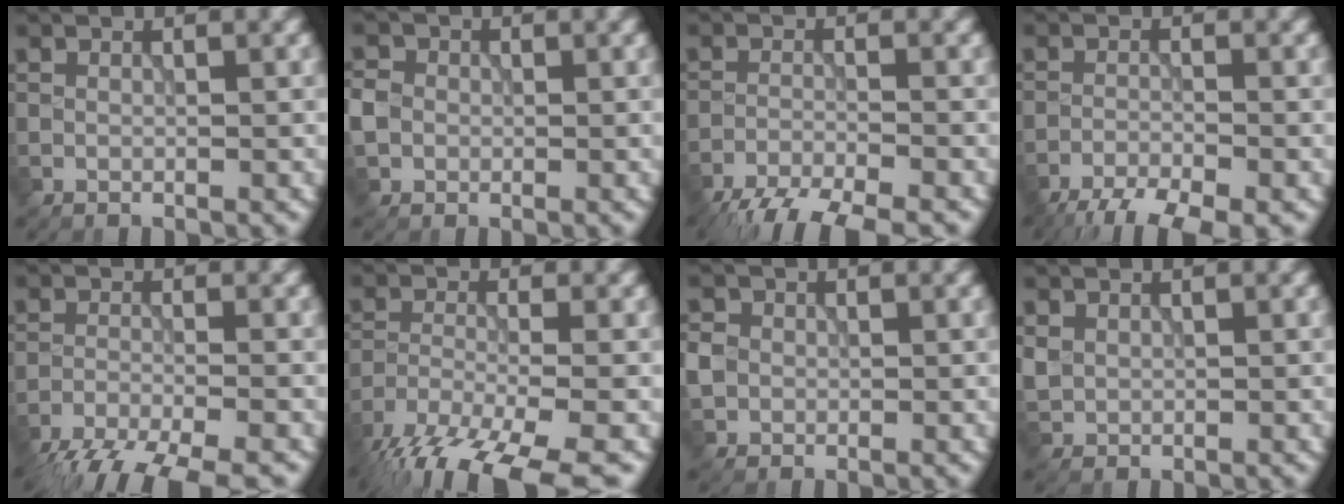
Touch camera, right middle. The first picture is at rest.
{"total": 3.4, "force": [0.0, 3.1, 1.4], "torque": [-0.030, 0.014, -0.008]}
{"total": 7.6, "force": [-6.7, 1.3, 3.2], "torque": [-0.062, -0.027, -0.111]}
{"total": 6.3, "force": [-5.1, 1.1, 3.5], "torque": [-0.068, -0.023, -0.088]}
{"total": 9.3, "force": [-8.0, 2.0, 4.3], "torque": [-0.077, -0.032, -0.130]}
{"total": 12.4, "force": [-9.7, 3.5, 6.8], "torque": [-0.138, -0.045, -0.153]}
{"total": 2.2, "force": [-0.1, 2.1, 0.7], "torque": [-0.012, 0.001, -0.003]}
{"total": 1.3, "force": [0.5, 1.2, 0.4], "torque": [-0.010, -0.002, 0.013]}